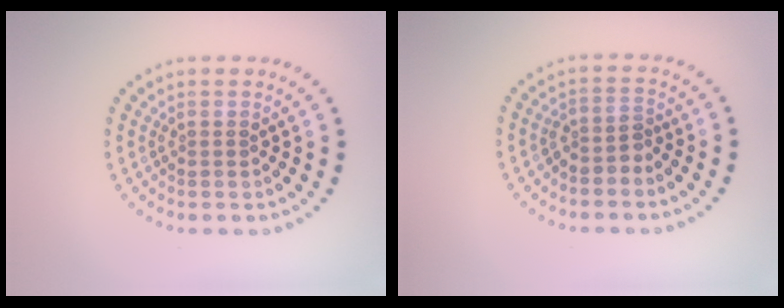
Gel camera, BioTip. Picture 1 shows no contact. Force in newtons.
{"total": 1.8, "press": 1.4, "slide": 1.1}